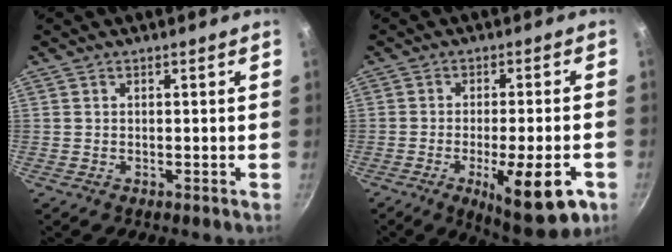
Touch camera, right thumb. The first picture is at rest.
{"total": 14.4, "force": [-5.7, 3.9, 12.6], "torque": [-0.162, 0.007, -0.076]}